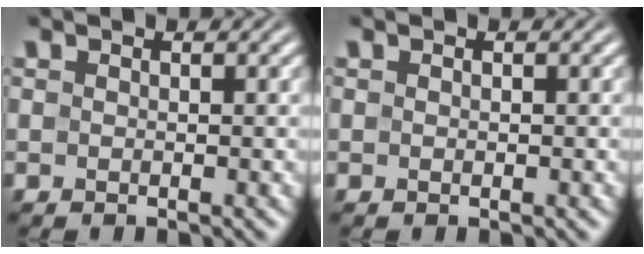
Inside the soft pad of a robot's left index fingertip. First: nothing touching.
{"total": 0.0}